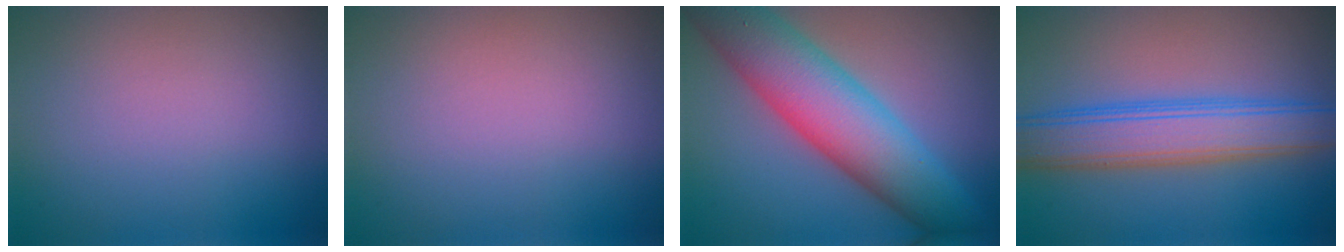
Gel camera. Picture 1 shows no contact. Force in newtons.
{"total": 0.0}
{"total": 10.3, "press": 10.3, "slide": 0.4}
{"total": 6.4, "press": 6.4, "slide": 0.3}